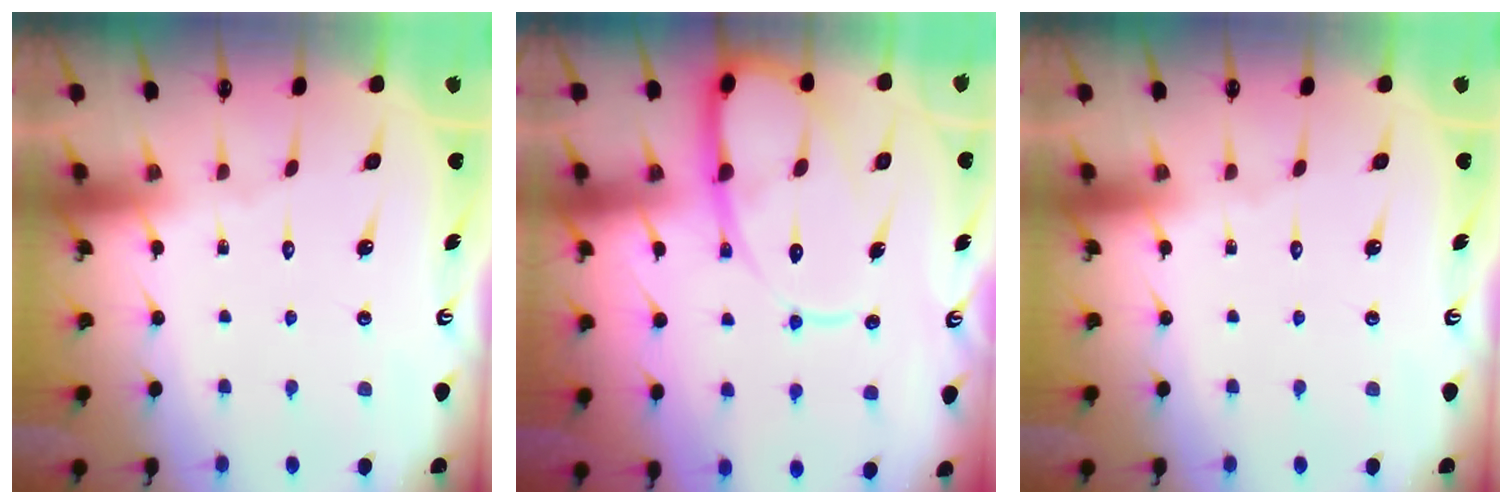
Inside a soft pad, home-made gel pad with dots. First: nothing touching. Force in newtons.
{"total": 14.1, "press": 14.0, "slide": 1.4}
{"total": 0.0}